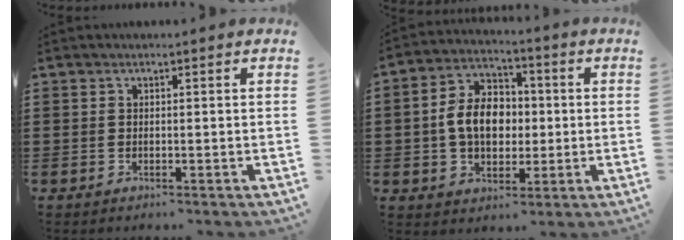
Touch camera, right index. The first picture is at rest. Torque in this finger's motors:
{"motor_torque": [1.55, -0.59, 0.52, 0.21]}